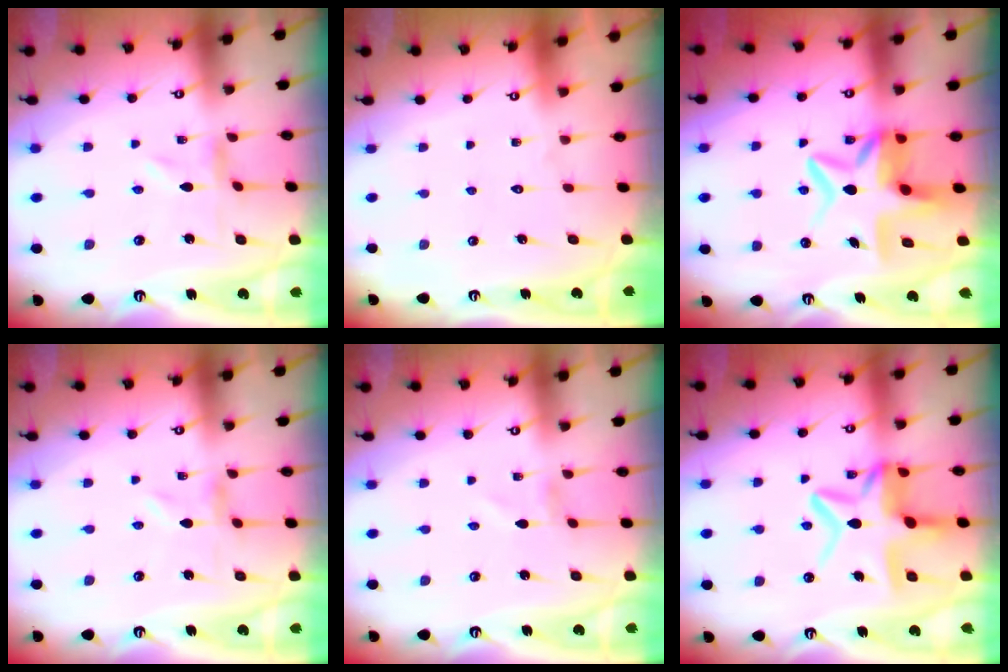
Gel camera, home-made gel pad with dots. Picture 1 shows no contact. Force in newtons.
{"total": 1.5, "press": 1.5, "slide": 0.1}
{"total": 10.2, "press": 9.9, "slide": 2.5}
{"total": 0.0}
{"total": 1.3, "press": 1.3, "slide": 0.1}
{"total": 13.7, "press": 13.7, "slide": 1.3}